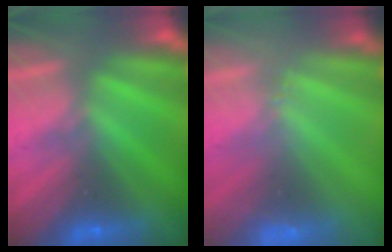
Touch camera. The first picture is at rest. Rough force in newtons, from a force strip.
{"total": 2.4}